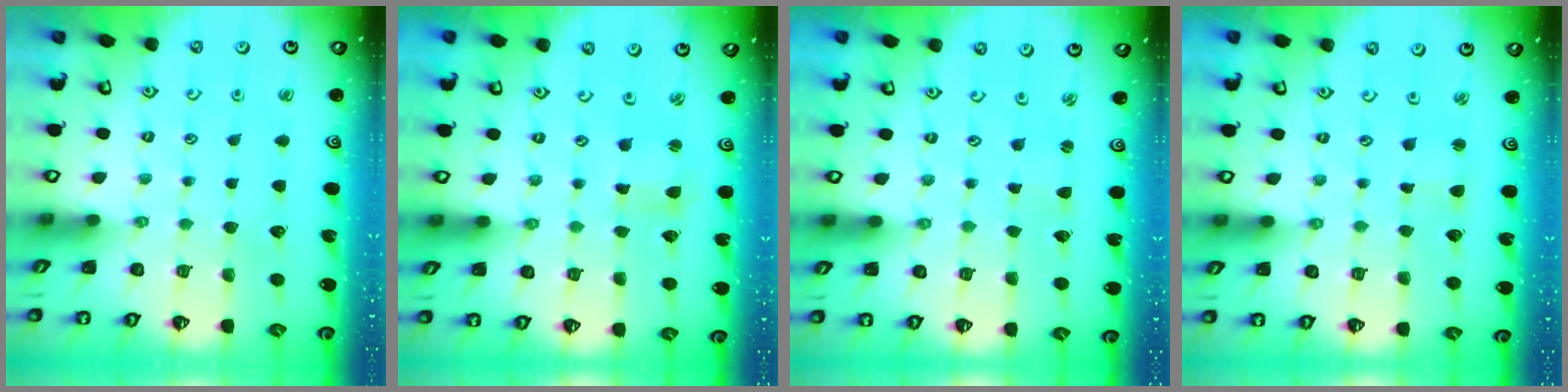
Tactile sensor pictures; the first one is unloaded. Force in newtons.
{"total": 1.8, "press": 1.8, "slide": 0.3}
{"total": 0.9, "press": 0.8, "slide": 0.1}
{"total": 2.0, "press": 2.0, "slide": 0.3}